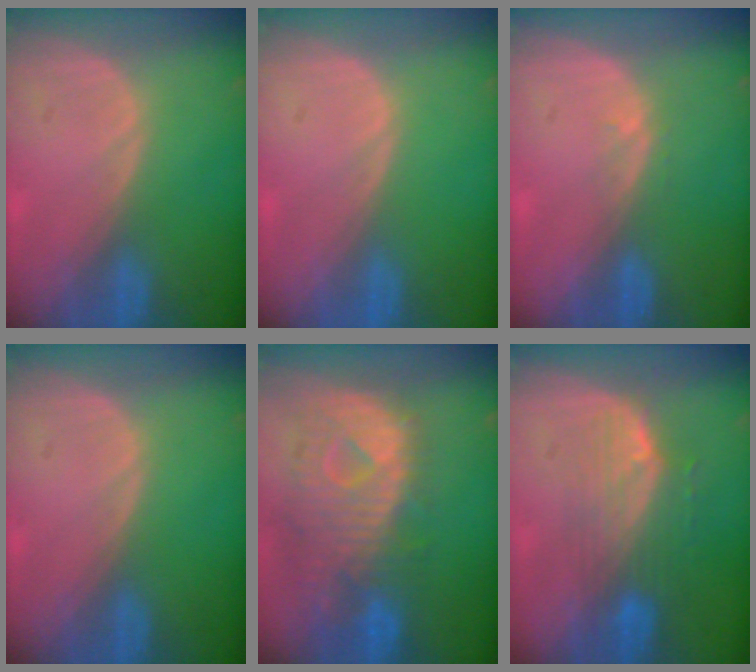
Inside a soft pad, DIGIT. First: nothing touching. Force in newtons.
{"total": 0.0}
{"total": 1.0, "press": 0.7, "slide": 0.7}
{"total": 0.0}
{"total": 11.7, "press": 10.1, "slide": 5.9}
{"total": 7.5, "press": 6.7, "slide": 3.3}